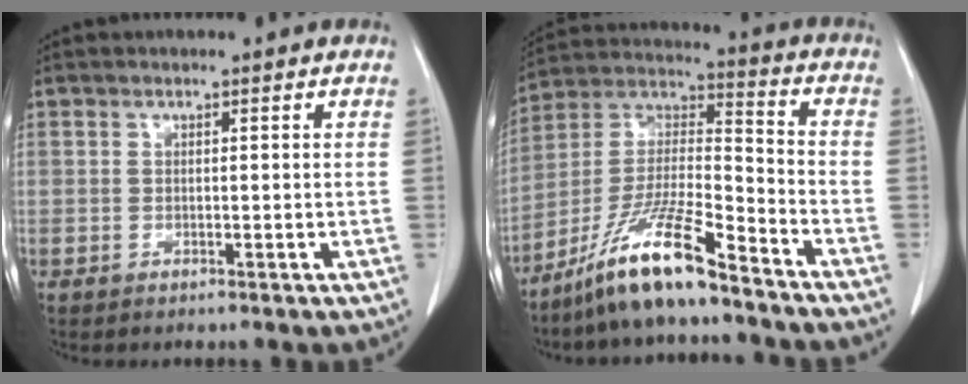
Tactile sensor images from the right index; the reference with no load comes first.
{"total": 14.2, "force": [-10.3, 1.0, 9.8], "torque": [-0.196, -0.008, -0.193]}